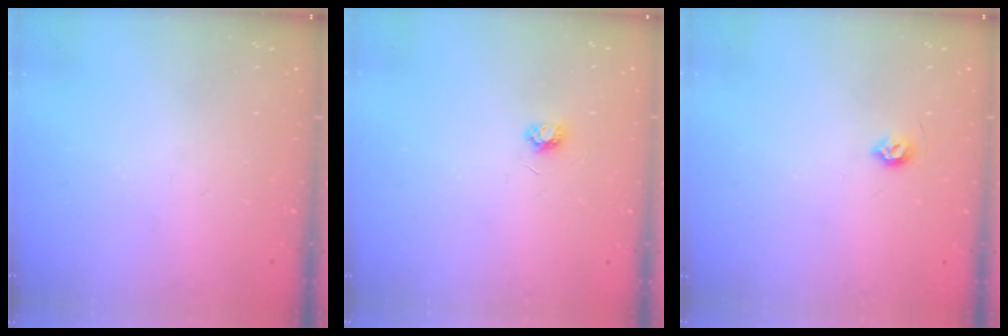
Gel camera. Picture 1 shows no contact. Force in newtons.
{"total": 3.5, "press": 3.4, "slide": 0.3}
{"total": 4.5, "press": 4.5, "slide": 0.7}